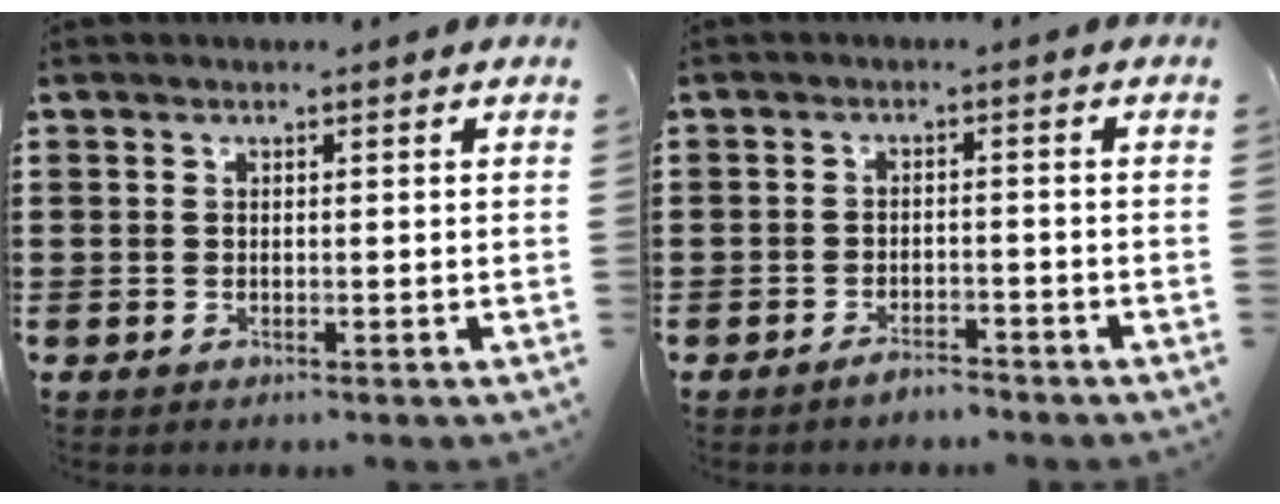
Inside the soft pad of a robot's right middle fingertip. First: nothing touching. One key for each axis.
{"total": 2.3, "fx": -2.1, "fy": 0.5, "fz": 0.5, "tx": -0.012, "ty": 0.002, "tz": -0.042}